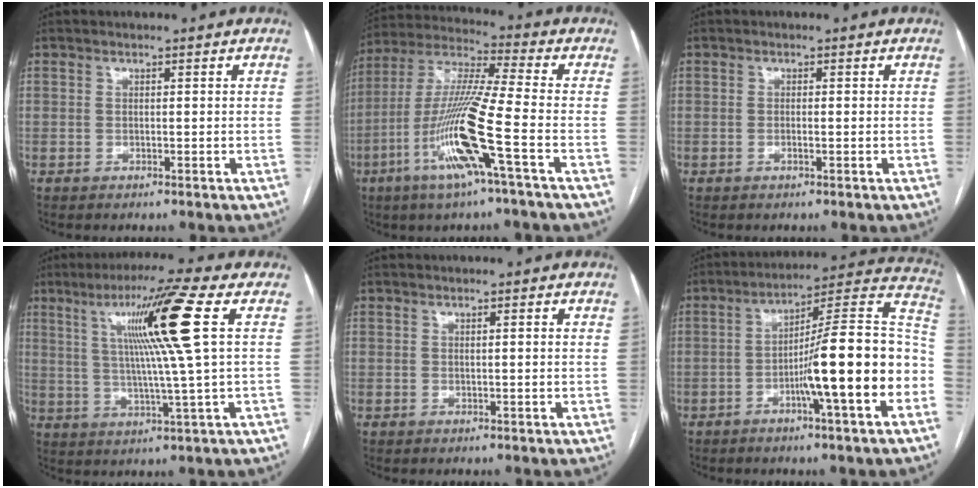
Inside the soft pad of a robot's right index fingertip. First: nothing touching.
{"total": 15.2, "force": [-5.8, -0.7, 14.0], "torque": [-0.289, -0.011, -0.116]}
{"total": 0.6, "force": [-0.2, 0.0, 0.6], "torque": [-0.012, 0.002, -0.002]}
{"total": 13.0, "force": [3.9, -2.2, 12.2], "torque": [-0.206, 0.010, 0.068]}
{"total": 1.1, "force": [0.4, 0.0, 1.0], "torque": [-0.020, 0.006, 0.004]}
{"total": 18.1, "force": [-5.0, 0.2, 17.4], "torque": [-0.230, 0.022, -0.078]}